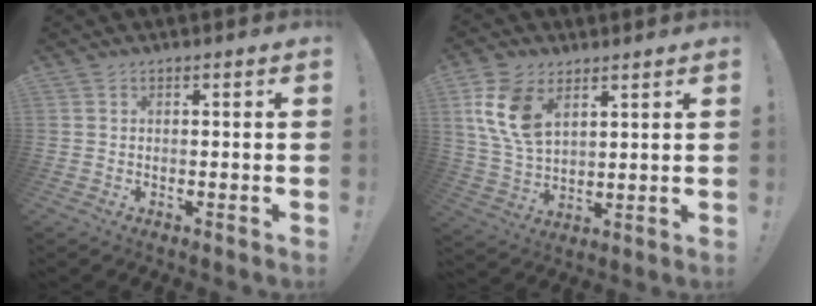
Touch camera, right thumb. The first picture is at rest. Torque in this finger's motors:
{"motor_torque": [1.53, 1.61, 0.11, 0.29, 0.10]}